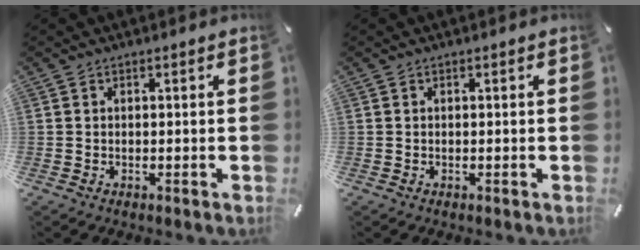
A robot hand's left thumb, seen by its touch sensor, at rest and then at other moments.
{"total": 0.0}